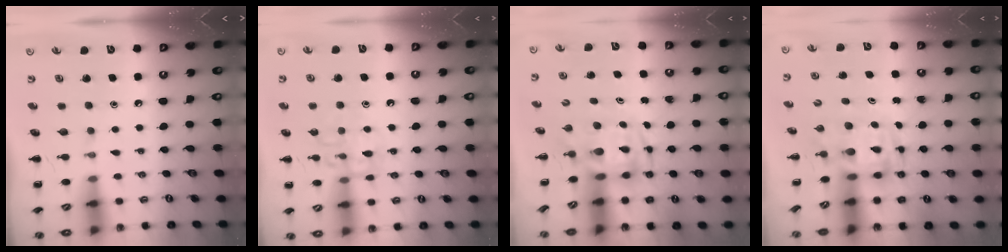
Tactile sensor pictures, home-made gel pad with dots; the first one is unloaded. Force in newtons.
{"total": 10.9, "press": 10.9, "slide": 0.8}
{"total": 3.5, "press": 3.4, "slide": 0.7}
{"total": 3.8, "press": 3.7, "slide": 0.7}